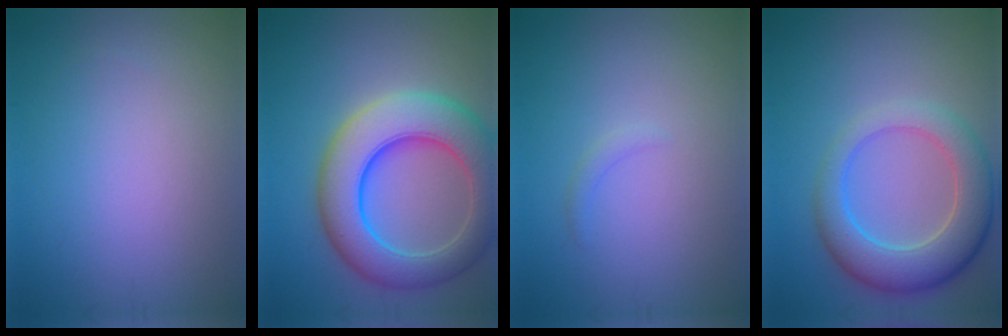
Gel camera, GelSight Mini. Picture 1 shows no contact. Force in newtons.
{"total": 9.9, "press": 9.9, "slide": 0.5}
{"total": 0.8, "press": 0.8, "slide": 0.1}
{"total": 6.8, "press": 6.8, "slide": 0.4}